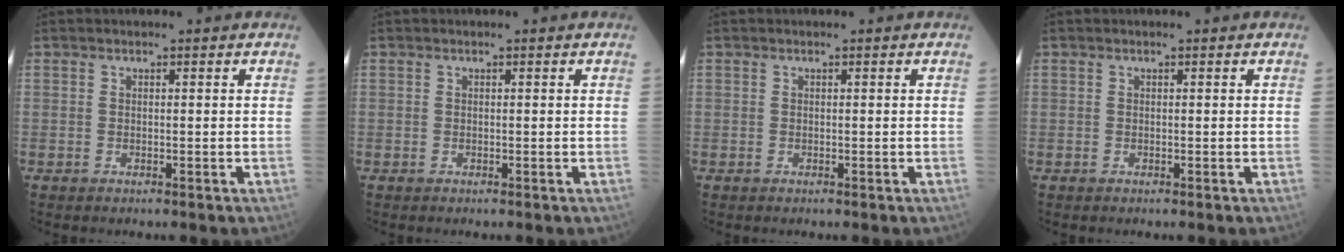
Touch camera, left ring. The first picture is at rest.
{"total": 0.0}
{"total": 0.0}
{"total": 0.0}